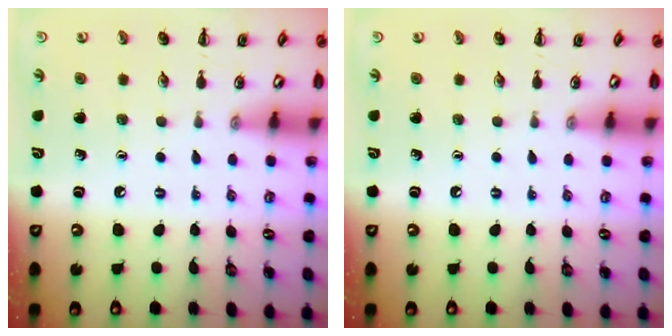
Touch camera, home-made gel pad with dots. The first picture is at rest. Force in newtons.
{"total": 0.0}